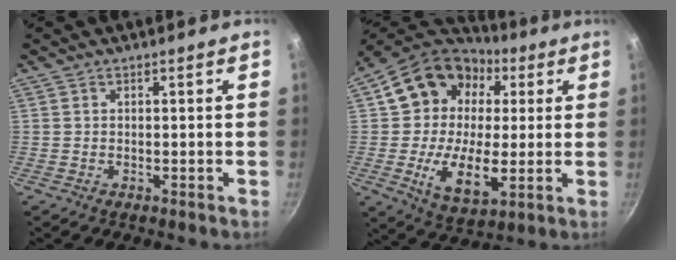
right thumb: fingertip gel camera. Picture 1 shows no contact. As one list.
[{"total": 20.8, "force": [2.7, 15.1, 14.1], "torque": [-0.212, 0.015, 0.041]}]